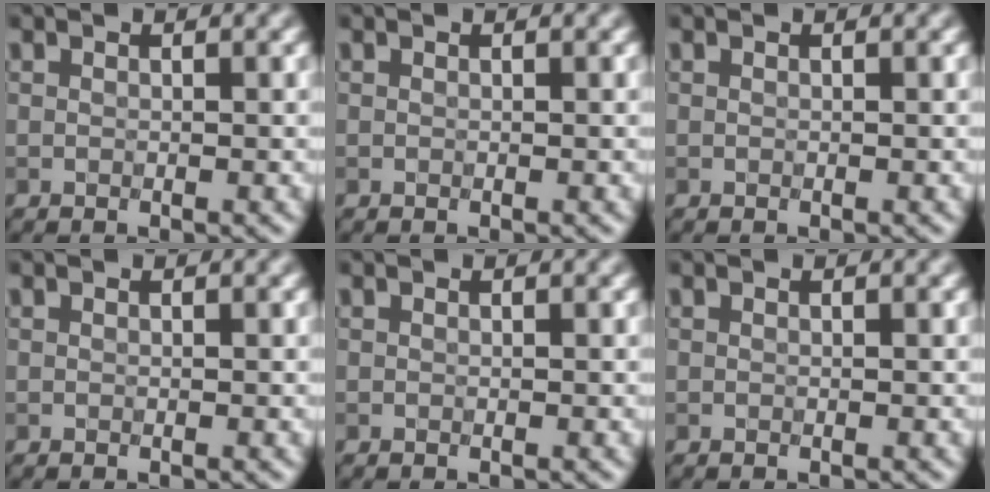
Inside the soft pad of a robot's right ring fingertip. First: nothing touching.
{"total": 0.0}
{"total": 0.0}
{"total": 0.0}
{"total": 0.0}
{"total": 0.0}